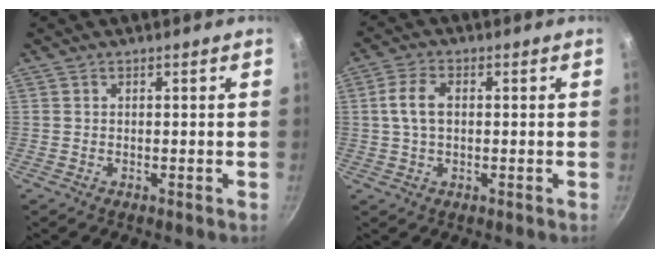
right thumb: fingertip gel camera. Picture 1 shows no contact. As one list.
[{"total": 5.4, "force": [0.5, 3.3, 4.2], "torque": [-0.080, 0.012, 0.006]}]